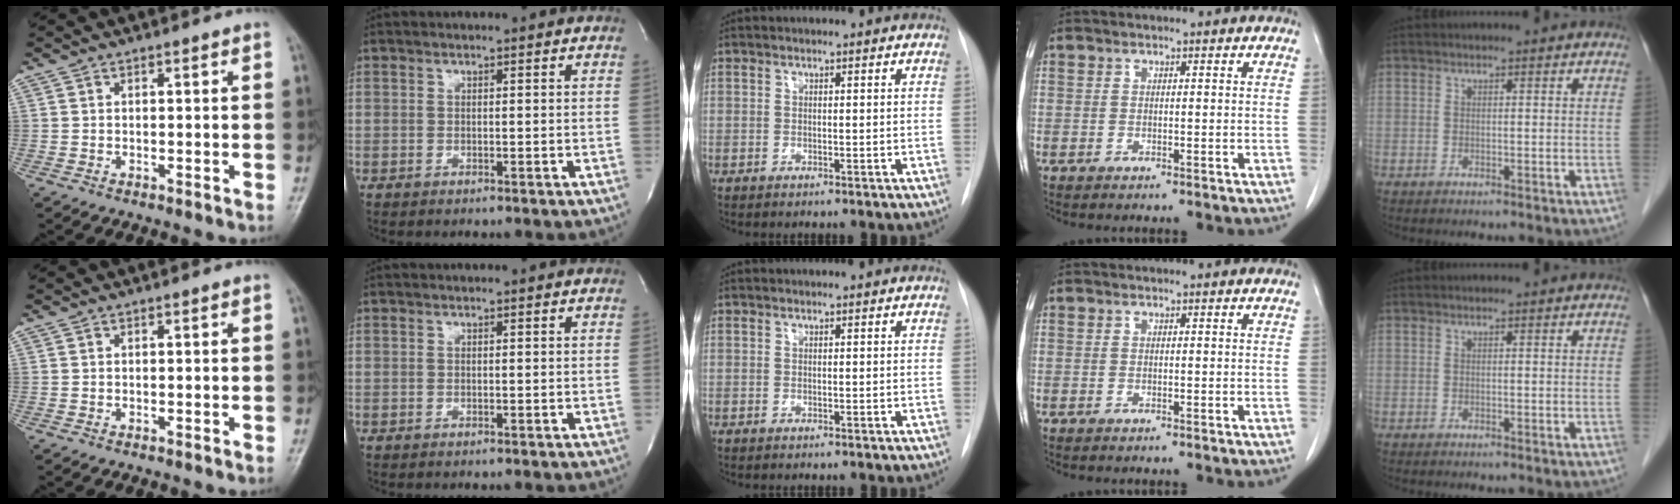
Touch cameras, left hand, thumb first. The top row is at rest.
{}